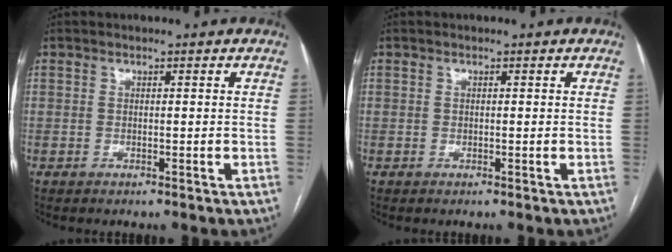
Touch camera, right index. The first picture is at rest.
{"total": 0.0}